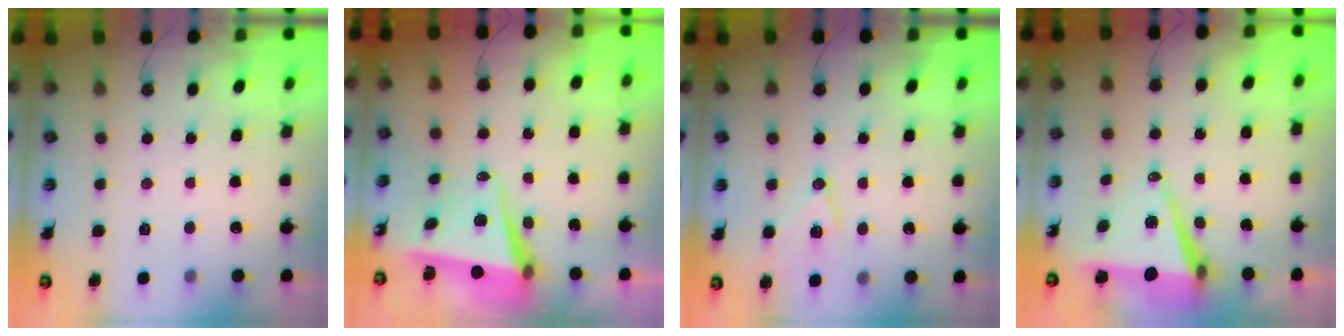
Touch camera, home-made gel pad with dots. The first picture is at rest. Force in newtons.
{"total": 5.9, "press": 5.8, "slide": 0.8}
{"total": 11.9, "press": 11.8, "slide": 0.8}
{"total": 8.4, "press": 7.4, "slide": 4.1}